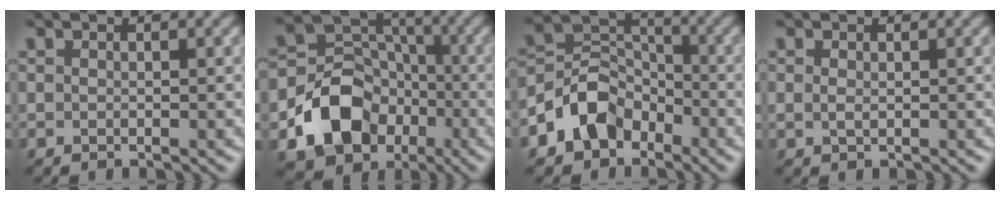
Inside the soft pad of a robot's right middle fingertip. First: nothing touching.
{"total": 9.4, "force": [-3.9, 7.3, 4.4], "torque": [-0.061, 0.000, -0.080]}
{"total": 5.8, "force": [-3.1, 4.2, 2.4], "torque": [-0.034, 0.006, -0.070]}
{"total": 0.8, "force": [0.1, 0.4, 0.7], "torque": [-0.016, -0.001, 0.001]}